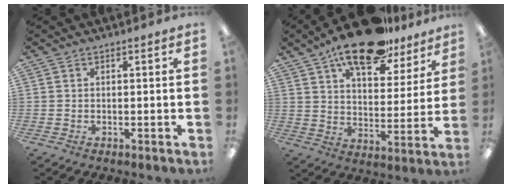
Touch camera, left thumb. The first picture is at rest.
{"total": 17.2, "force": [12.8, 6.8, 9.4], "torque": [-0.148, -0.066, 0.218]}